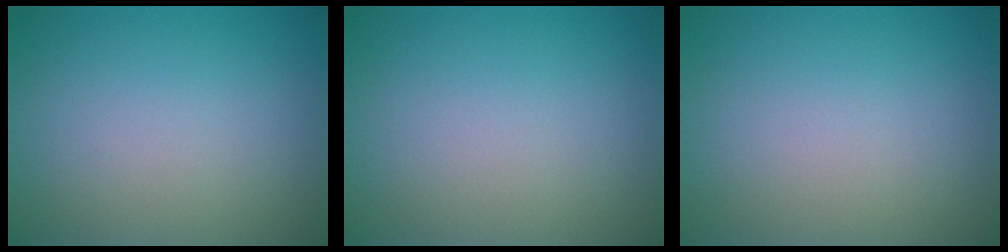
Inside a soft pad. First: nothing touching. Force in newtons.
{"total": 0.0}
{"total": 0.0}